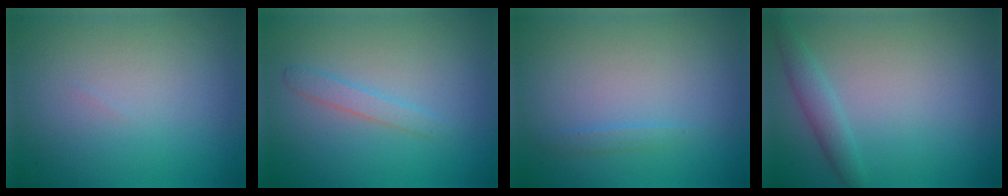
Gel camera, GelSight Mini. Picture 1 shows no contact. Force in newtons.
{"total": 1.3, "press": 1.3, "slide": 0.0}
{"total": 0.7, "press": 0.7, "slide": 0.1}
{"total": 1.8, "press": 1.8, "slide": 0.2}